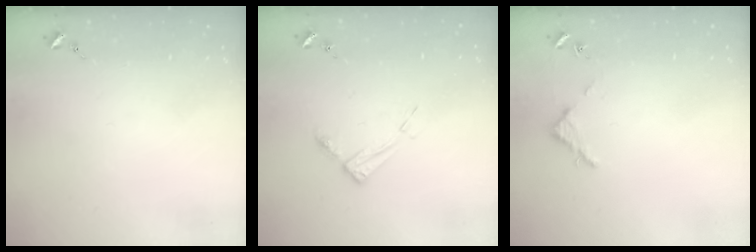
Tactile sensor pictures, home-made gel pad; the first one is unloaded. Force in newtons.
{"total": 7.7, "press": 7.7, "slide": 0.6}
{"total": 2.8, "press": 2.8, "slide": 0.3}